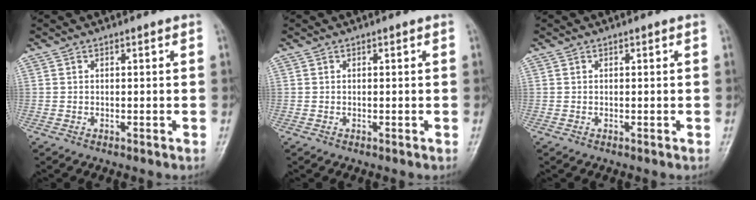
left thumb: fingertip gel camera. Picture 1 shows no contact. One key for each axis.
{"total": 0.0}
{"total": 0.0}